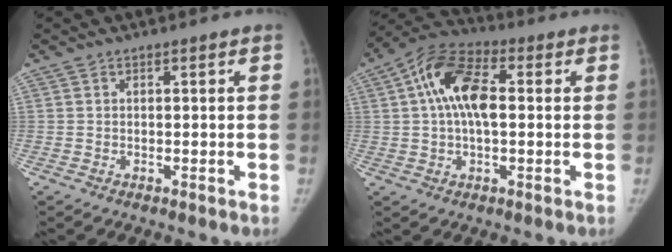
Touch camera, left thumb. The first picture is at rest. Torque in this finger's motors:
{"motor_torque": [-0.08, 0.50, 1.47, -0.20, 0.39]}